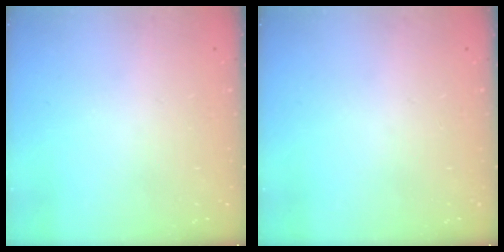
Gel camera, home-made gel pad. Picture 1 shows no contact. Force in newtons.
{"total": 0.0}